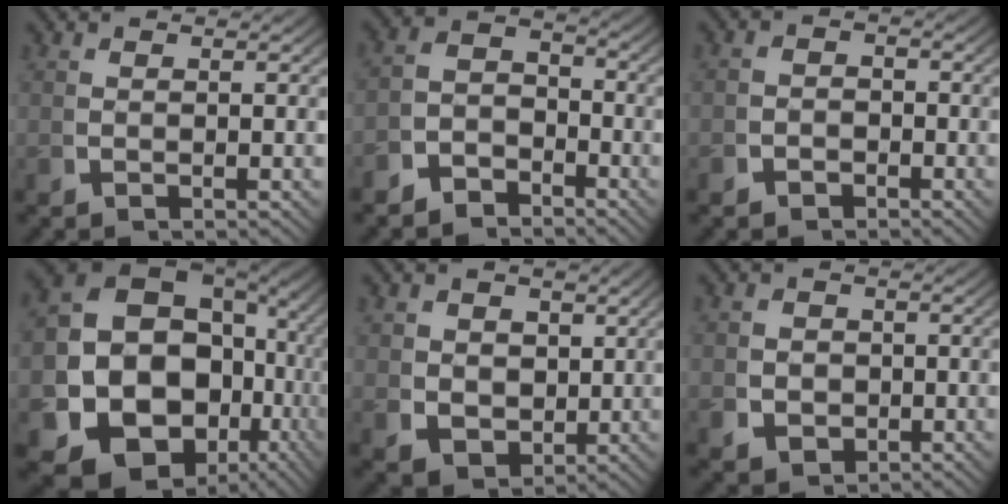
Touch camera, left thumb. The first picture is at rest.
{"total": 4.8, "force": [-2.9, 3.3, 2.0], "torque": [-0.013, -0.012, -0.054]}
{"total": 2.0, "force": [-1.4, 1.3, 0.4], "torque": [0.000, -0.007, -0.027]}
{"total": 21.4, "force": [-4.3, 16.6, 12.8], "torque": [-0.290, -0.087, -0.054]}
{"total": 5.3, "force": [0.5, 4.4, 2.9], "torque": [-0.064, -0.036, 0.028]}
{"total": 3.7, "force": [-0.5, 3.2, 1.7], "torque": [-0.032, -0.014, -0.003]}